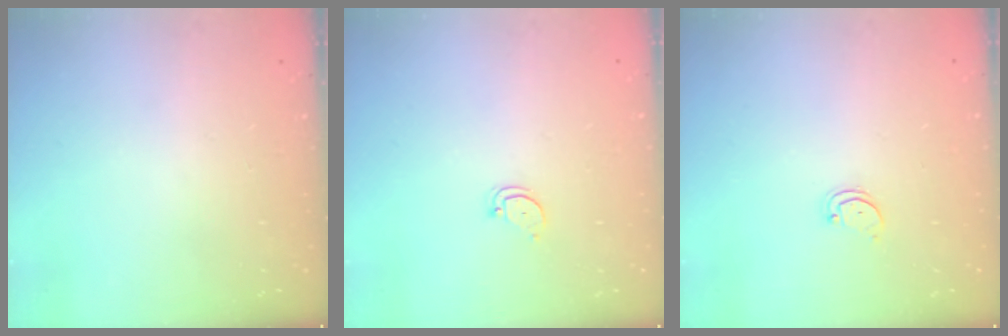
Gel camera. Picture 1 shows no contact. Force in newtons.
{"total": 2.3, "press": 2.3, "slide": 0.2}
{"total": 1.8, "press": 1.7, "slide": 0.2}